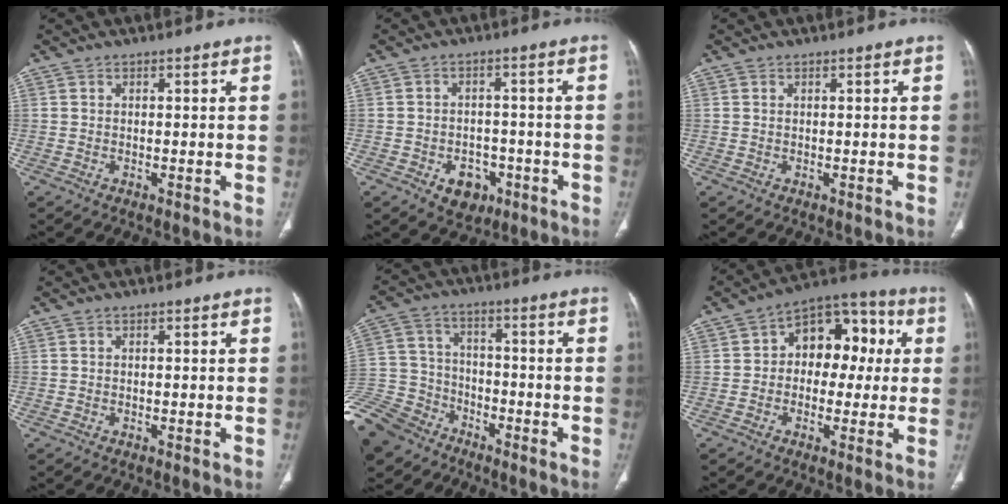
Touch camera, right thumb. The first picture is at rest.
{"total": 6.3, "force": [-2.9, 4.7, 3.1], "torque": [-0.018, 0.022, -0.033]}
{"total": 0.0}
{"total": 0.0}
{"total": 17.1, "force": [-11.9, 11.1, 5.2], "torque": [-0.128, 0.047, -0.219]}
{"total": 13.5, "force": [1.9, 9.2, 9.7], "torque": [-0.080, 0.036, 0.016]}